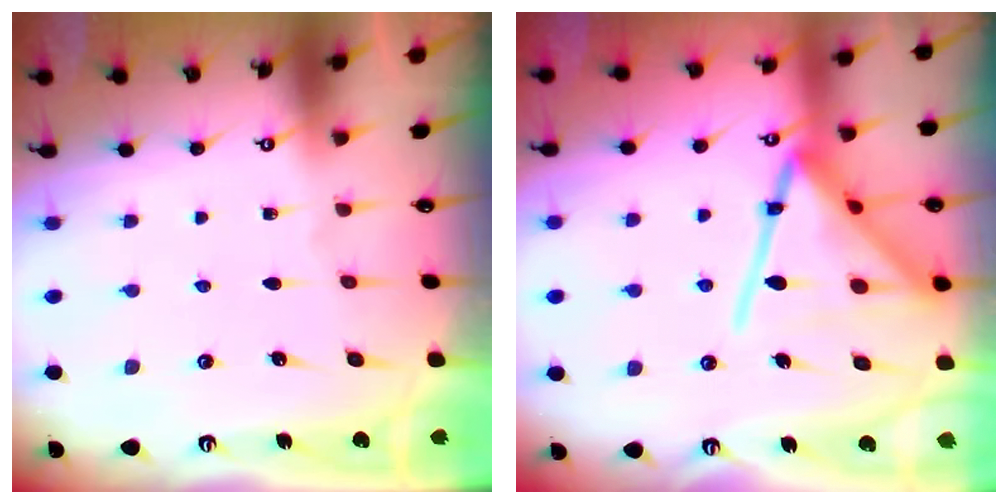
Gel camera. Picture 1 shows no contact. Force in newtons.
{"total": 19.5, "press": 19.4, "slide": 1.7}